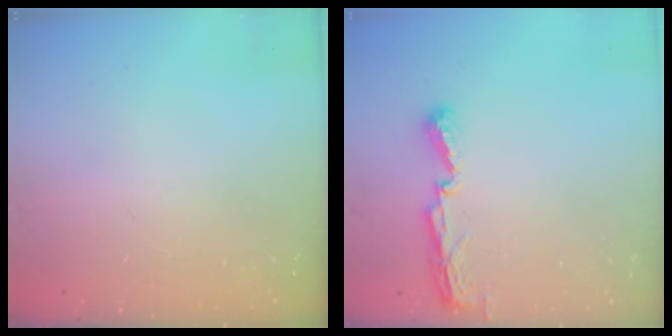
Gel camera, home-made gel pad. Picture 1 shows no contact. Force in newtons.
{"total": 5.8, "press": 5.8, "slide": 0.5}